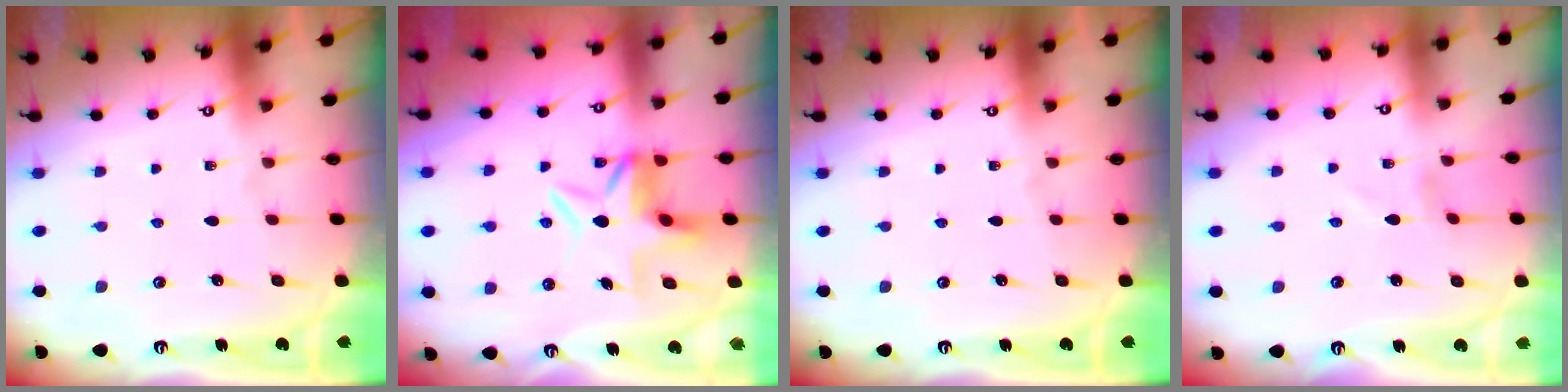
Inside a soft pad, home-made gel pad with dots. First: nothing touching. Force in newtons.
{"total": 6.7, "press": 6.3, "slide": 2.0}
{"total": 0.0}
{"total": 0.9, "press": 0.8, "slide": 0.1}